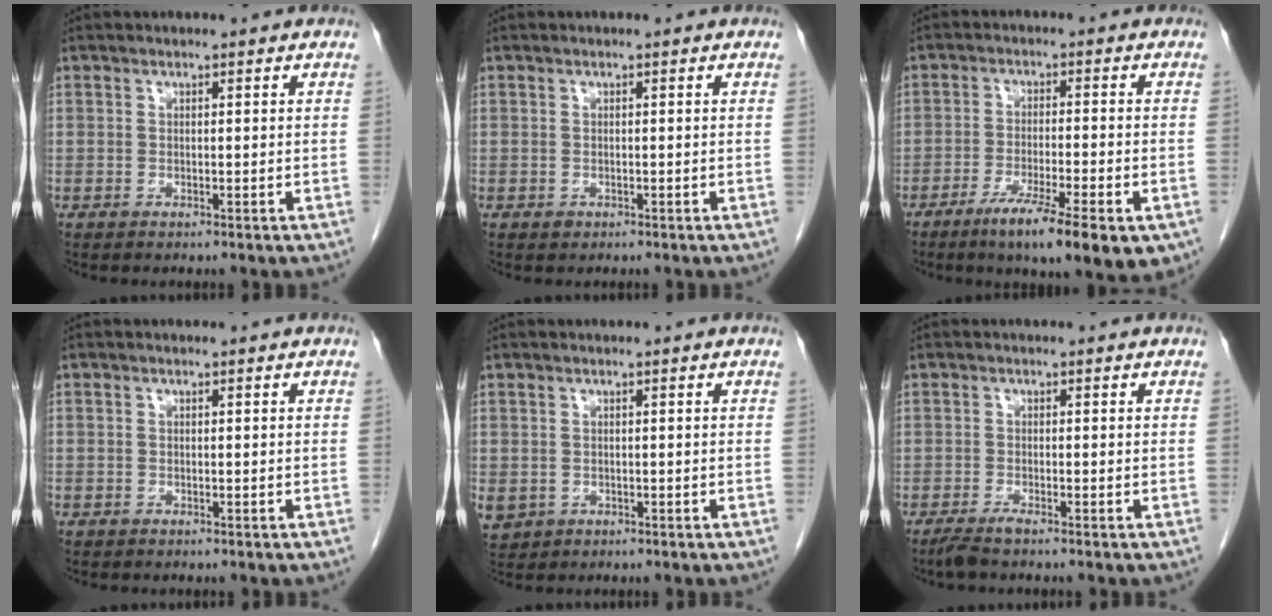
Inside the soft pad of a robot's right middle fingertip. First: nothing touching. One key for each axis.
{"total": 0.6, "fx": -0.3, "fy": 0.5, "fz": 0.2, "tx": -0.002, "ty": 0.002, "tz": -0.003}
{"total": 12.6, "fx": -7.2, "fy": 1.8, "fz": 10.1, "tx": -0.129, "ty": -0.021, "tz": -0.108}
{"total": 0.6, "fx": -0.4, "fy": 0.4, "fz": 0.0, "tx": -0.006, "ty": 0.004, "tz": -0.011}
{"total": 4.6, "fx": -1.7, "fy": 4.0, "fz": 1.4, "tx": -0.035, "ty": -0.003, "tz": -0.021}
{"total": 2.2, "fx": -1.8, "fy": 0.0, "fz": 1.3, "tx": -0.032, "ty": -0.007, "tz": -0.036}